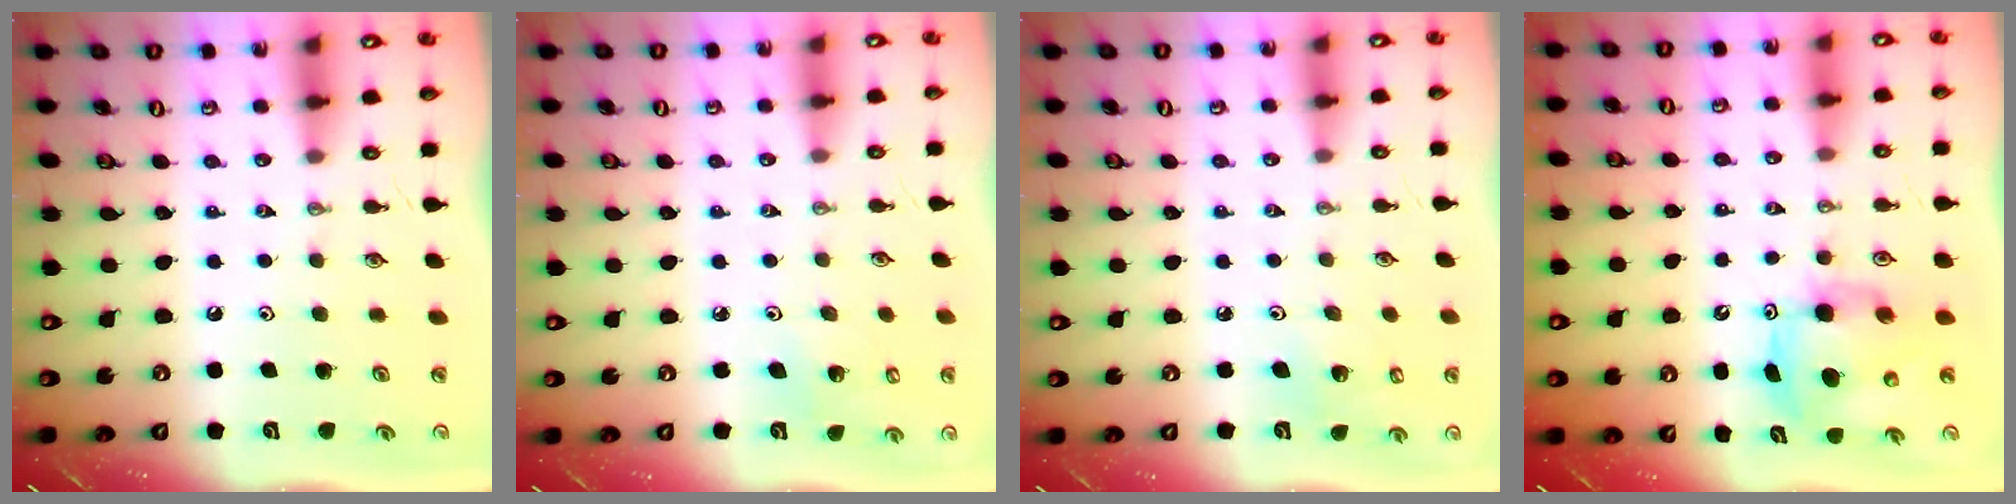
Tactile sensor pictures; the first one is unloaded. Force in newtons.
{"total": 4.1, "press": 4.0, "slide": 1.1}
{"total": 5.0, "press": 4.7, "slide": 1.5}
{"total": 8.8, "press": 8.8, "slide": 0.6}